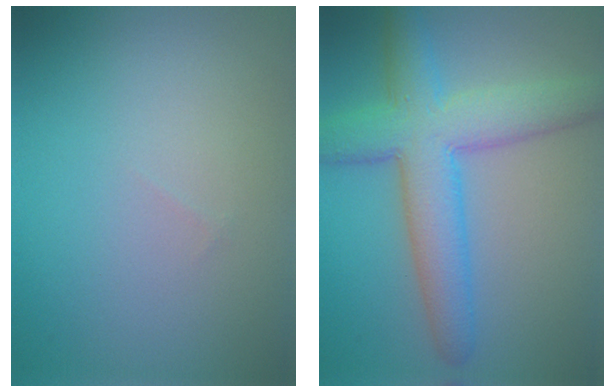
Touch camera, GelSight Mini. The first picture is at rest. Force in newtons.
{"total": 7.6, "press": 7.6, "slide": 0.3}